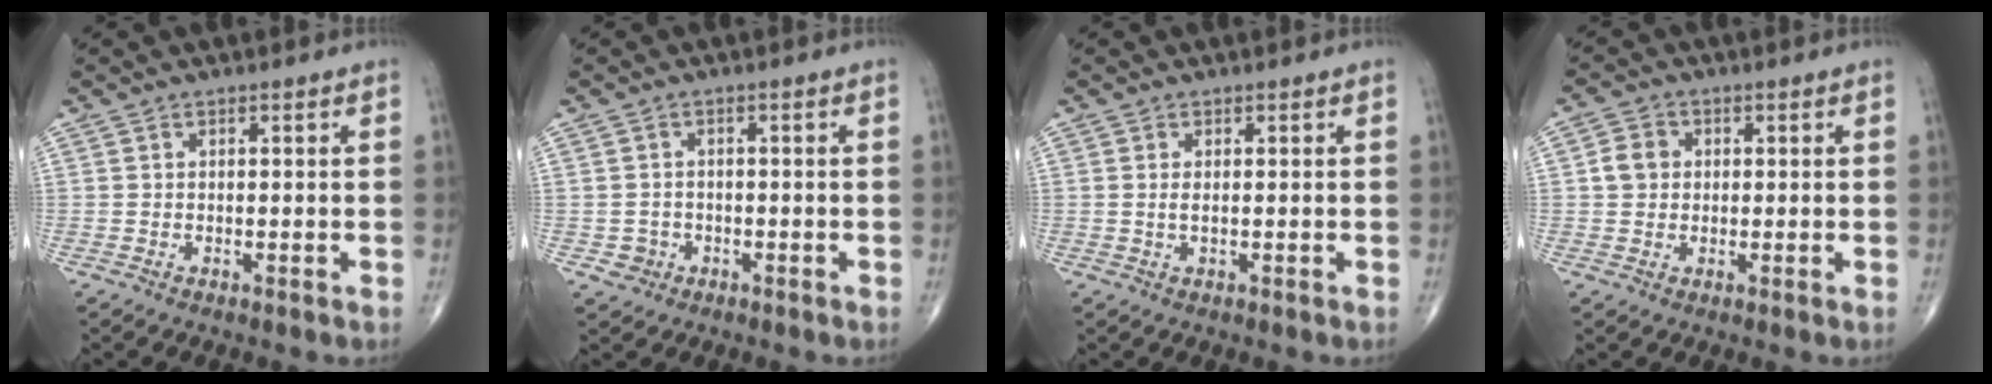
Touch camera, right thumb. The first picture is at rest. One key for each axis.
{"total": 2.3, "fx": -0.8, "fy": 2.1, "fz": 0.2, "tx": 0.007, "ty": 0.009, "tz": -0.014}
{"total": 0.9, "fx": 0.1, "fy": 0.2, "fz": 0.9, "tx": -0.022, "ty": -0.003, "tz": 0.005}
{"total": 4.1, "fx": 0.5, "fy": 3.6, "fz": 2.0, "tx": -0.025, "ty": 0.006, "tz": 0.003}